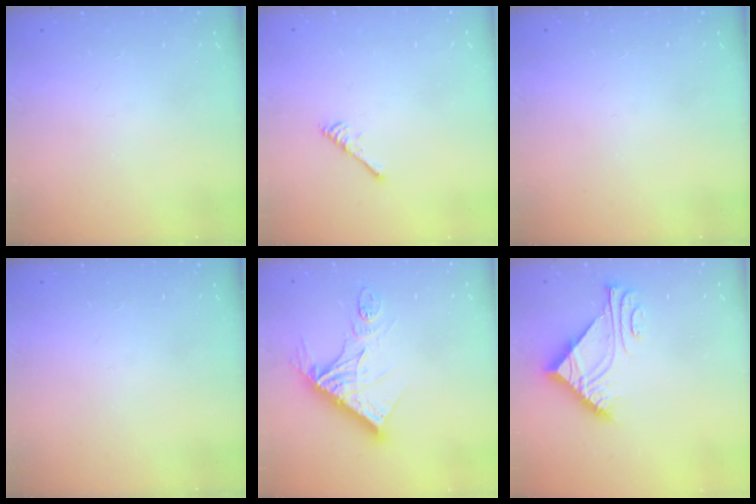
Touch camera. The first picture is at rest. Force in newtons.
{"total": 2.9, "press": 2.9, "slide": 0.5}
{"total": 0.0}
{"total": 0.0}
{"total": 16.2, "press": 16.1, "slide": 1.6}
{"total": 9.4, "press": 9.4, "slide": 0.8}